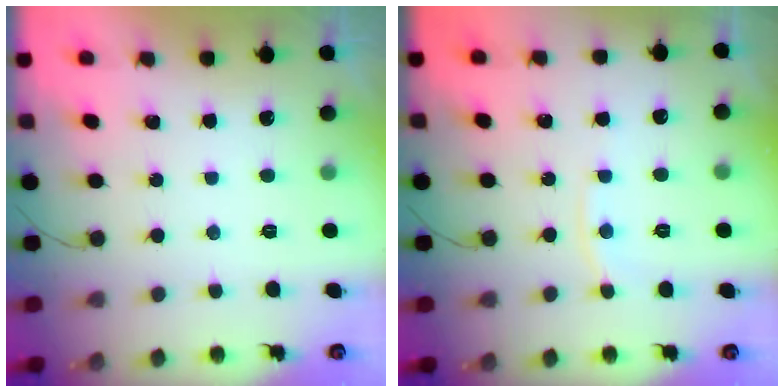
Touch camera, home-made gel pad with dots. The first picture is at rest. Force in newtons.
{"total": 4.6, "press": 4.6, "slide": 0.2}